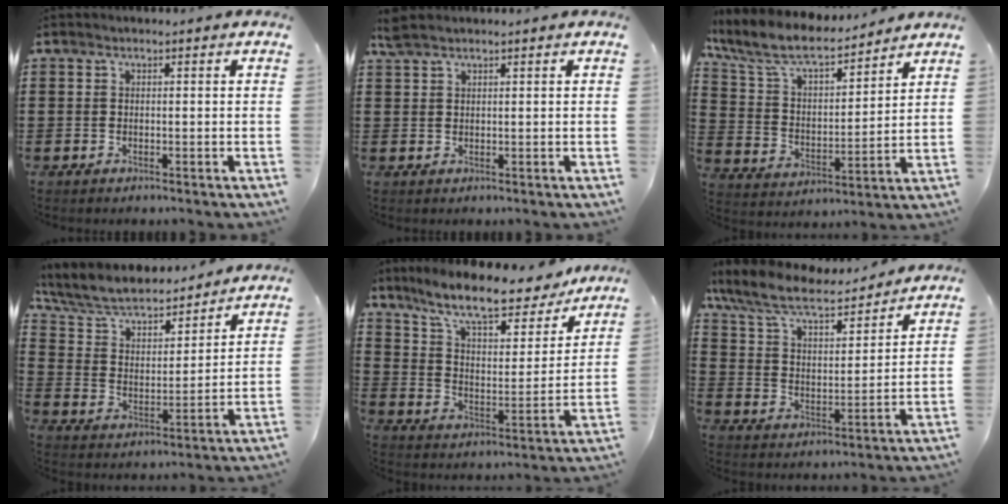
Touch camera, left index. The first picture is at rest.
{"total": 1.9, "force": [1.6, 0.5, 1.1], "torque": [-0.024, 0.002, 0.029]}
{"total": 8.8, "force": [7.7, 2.2, 3.7], "torque": [-0.107, -0.043, 0.132]}
{"total": 6.4, "force": [5.7, 1.6, 2.4], "torque": [-0.073, -0.037, 0.093]}
{"total": 10.9, "force": [9.3, 1.7, 5.4], "torque": [-0.131, -0.050, 0.159]}
{"total": 8.9, "force": [7.7, 2.0, 4.1], "torque": [-0.110, -0.038, 0.131]}